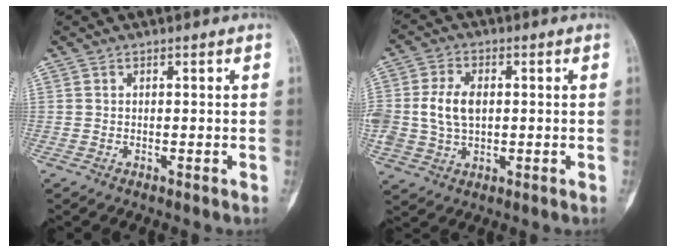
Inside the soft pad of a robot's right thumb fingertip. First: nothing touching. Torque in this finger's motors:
{"motor_torque": [0.09, 0.12, 0.11, 0.02, 0.08]}